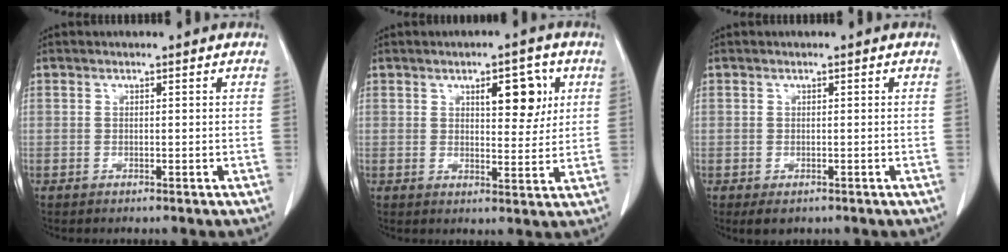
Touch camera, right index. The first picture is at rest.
{"total": 6.5, "force": [2.7, 2.5, 5.4], "torque": [-0.072, 0.003, 0.039]}
{"total": 1.9, "force": [-1.0, 1.2, 1.0], "torque": [-0.012, -0.003, -0.005]}